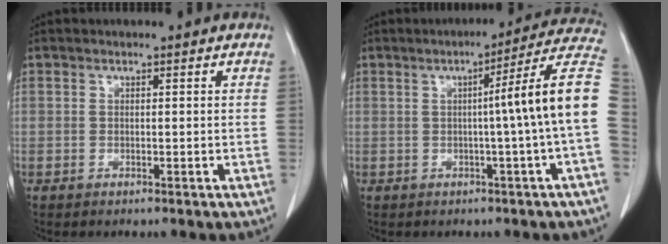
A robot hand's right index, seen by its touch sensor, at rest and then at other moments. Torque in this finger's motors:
{"motor_torque": [0.76, -0.20, 0.46, 0.11]}